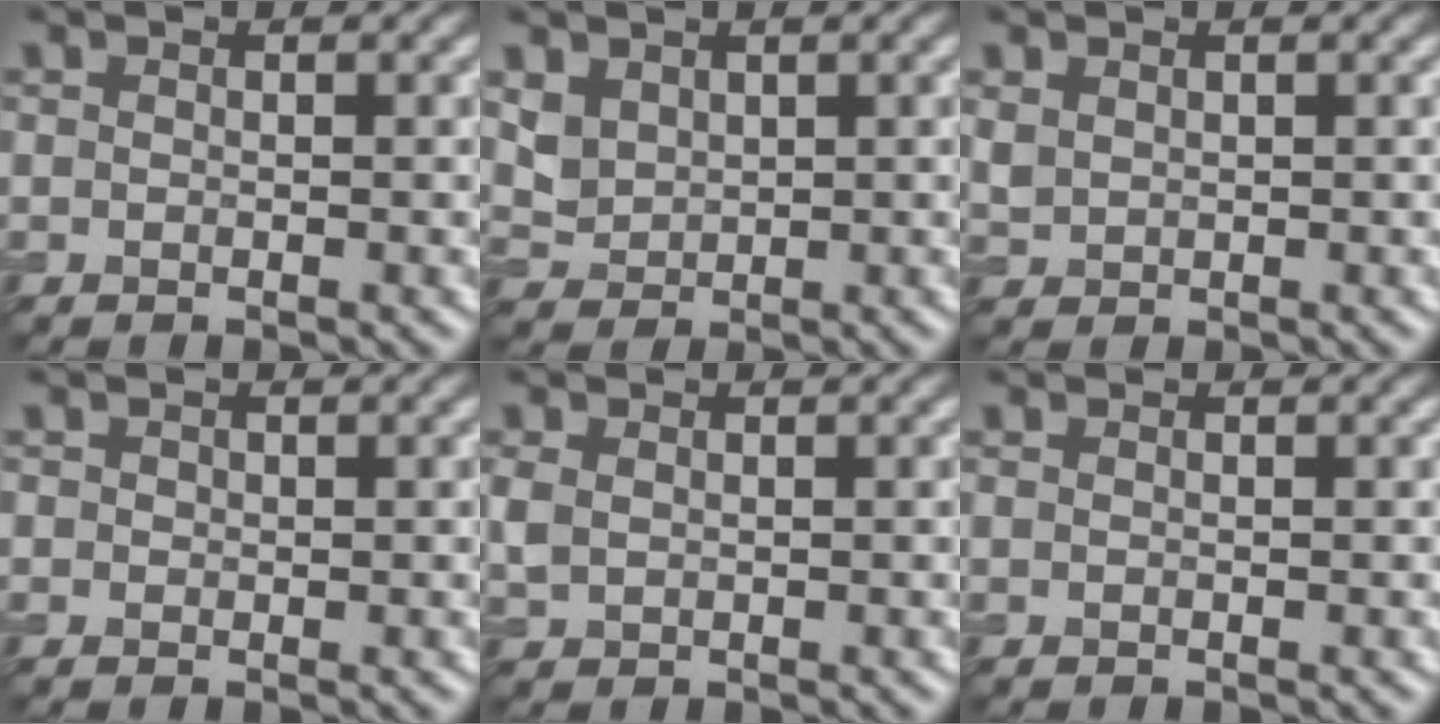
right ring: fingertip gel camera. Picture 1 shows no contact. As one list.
[{"total": 2.4, "force": [1.2, 1.8, 1.0], "torque": [-0.024, -0.004, 0.027]}, {"total": 1.1, "force": [0.7, 0.8, 0.4], "torque": [-0.013, -0.001, 0.019]}, {"total": 0.5, "force": [0.1, 0.5, 0.1], "torque": [0.004, -0.001, -0.003]}, {"total": 1.6, "force": [0.3, 1.3, 0.9], "torque": [-0.027, -0.001, 0.009]}, {"total": 0.0}]